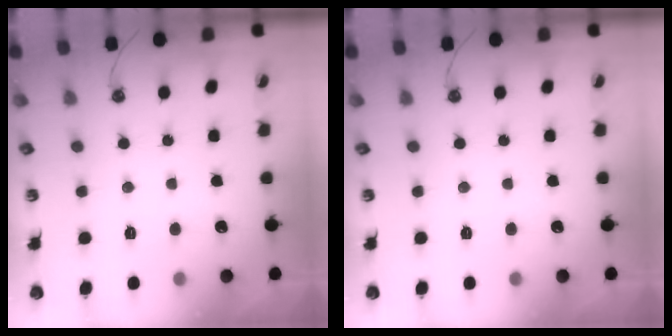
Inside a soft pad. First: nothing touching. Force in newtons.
{"total": 0.0}